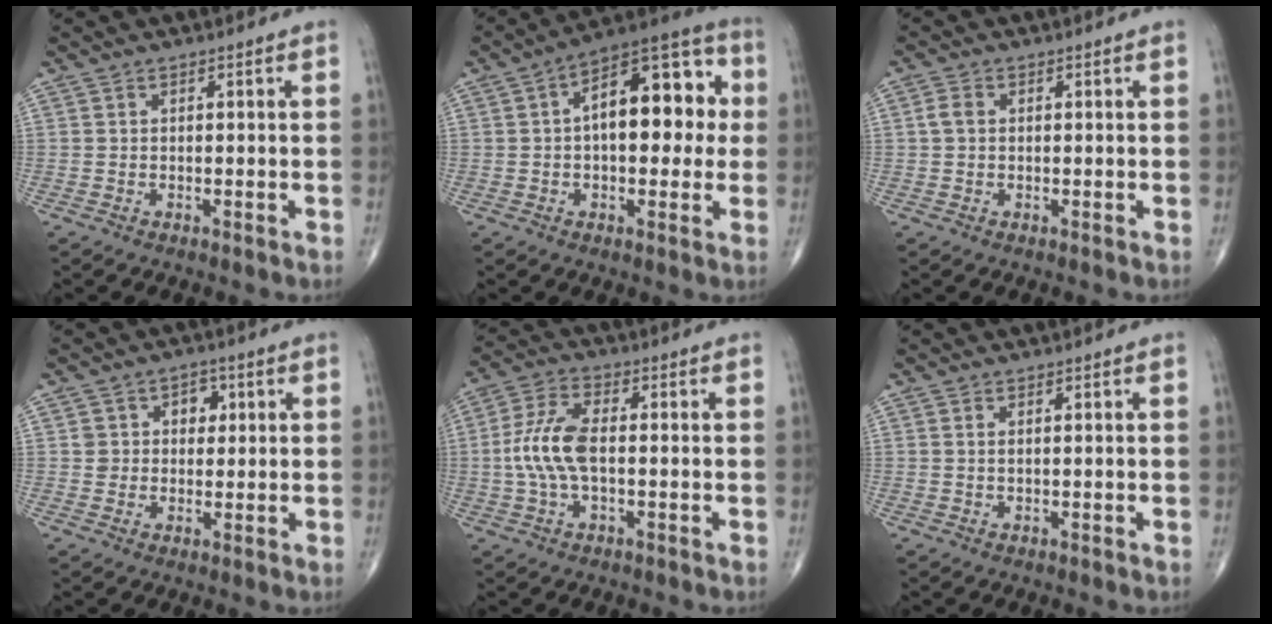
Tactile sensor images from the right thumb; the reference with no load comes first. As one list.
[{"total": 17.8, "force": [2.2, 8.9, 15.2], "torque": [-0.189, 0.037, 0.023]}, {"total": 2.2, "force": [0.3, 1.7, 1.4], "torque": [-0.030, 0.006, 0.004]}, {"total": 4.7, "force": [1.3, 4.0, 2.1], "torque": [0.005, 0.002, 0.014]}, {"total": 9.3, "force": [-0.5, 4.3, 8.3], "torque": [-0.190, 0.021, -0.012]}, {"total": 0.7, "force": [0.2, 0.2, 0.6], "torque": [-0.017, 0.002, 0.006]}]